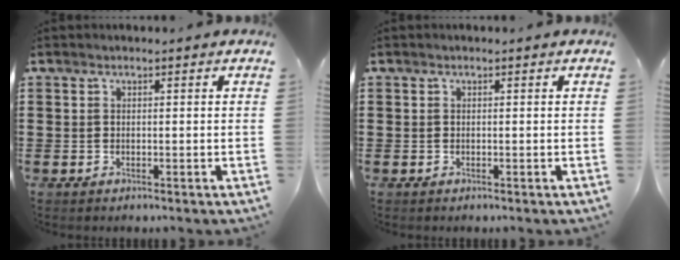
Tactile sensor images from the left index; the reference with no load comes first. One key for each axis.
{"total": 0.0}